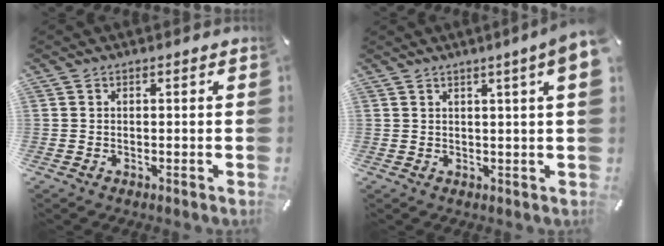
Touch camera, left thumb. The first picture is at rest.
{"total": 5.5, "force": [2.3, 0.0, 5.0], "torque": [-0.086, -0.005, 0.037]}